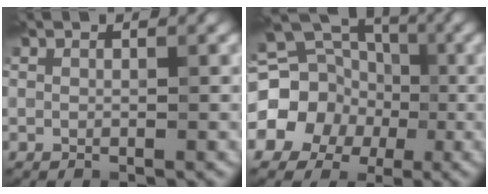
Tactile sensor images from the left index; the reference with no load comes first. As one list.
[{"total": 12.5, "force": [-2.8, 11.3, 4.4], "torque": [-0.109, 0.009, -0.075]}]